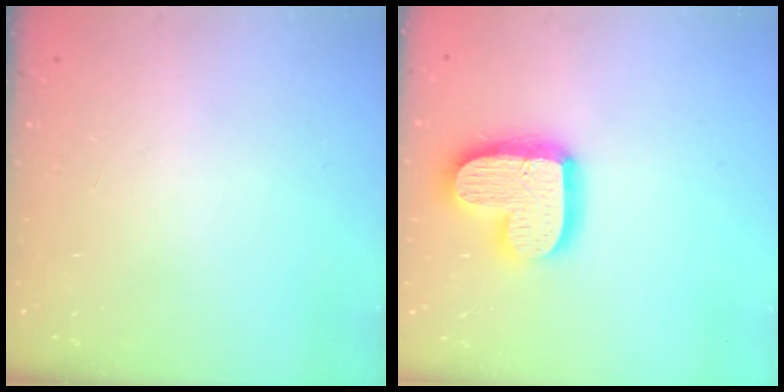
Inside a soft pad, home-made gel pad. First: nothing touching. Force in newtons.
{"total": 17.0, "press": 17.0, "slide": 1.4}